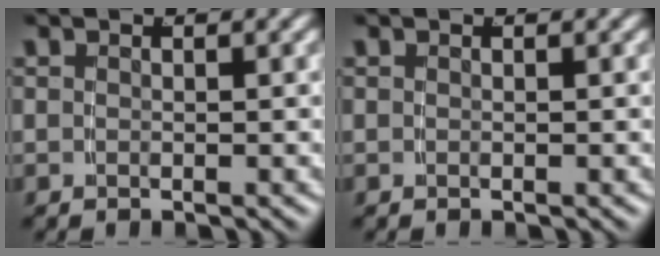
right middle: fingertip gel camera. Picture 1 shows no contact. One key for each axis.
{"total": 0.0}